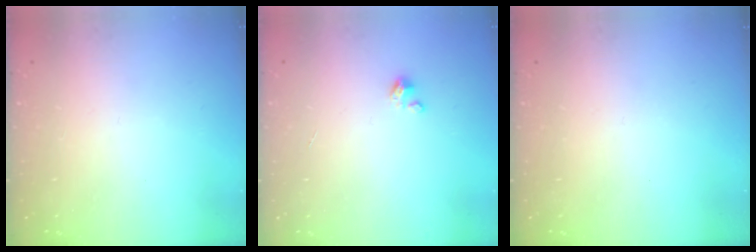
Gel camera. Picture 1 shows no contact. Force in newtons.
{"total": 2.0, "press": 1.9, "slide": 0.3}
{"total": 0.0}